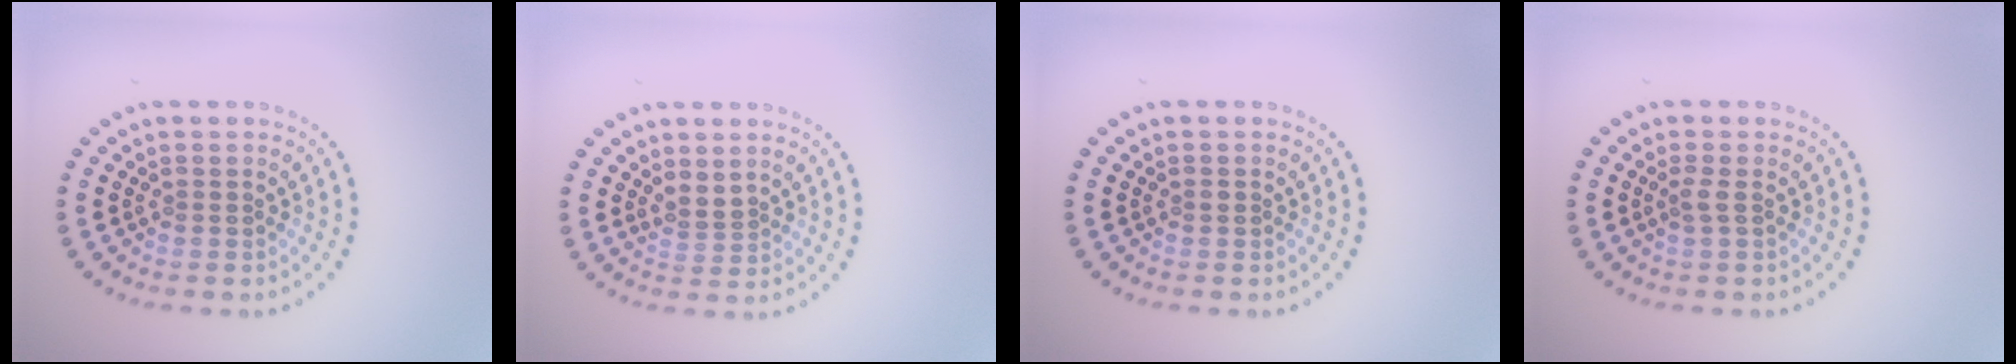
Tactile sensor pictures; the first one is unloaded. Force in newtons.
{"total": 1.7, "press": 1.3, "slide": 1.2}
{"total": 0.5, "press": 0.4, "slide": 0.3}
{"total": 1.0, "press": 0.7, "slide": 0.7}